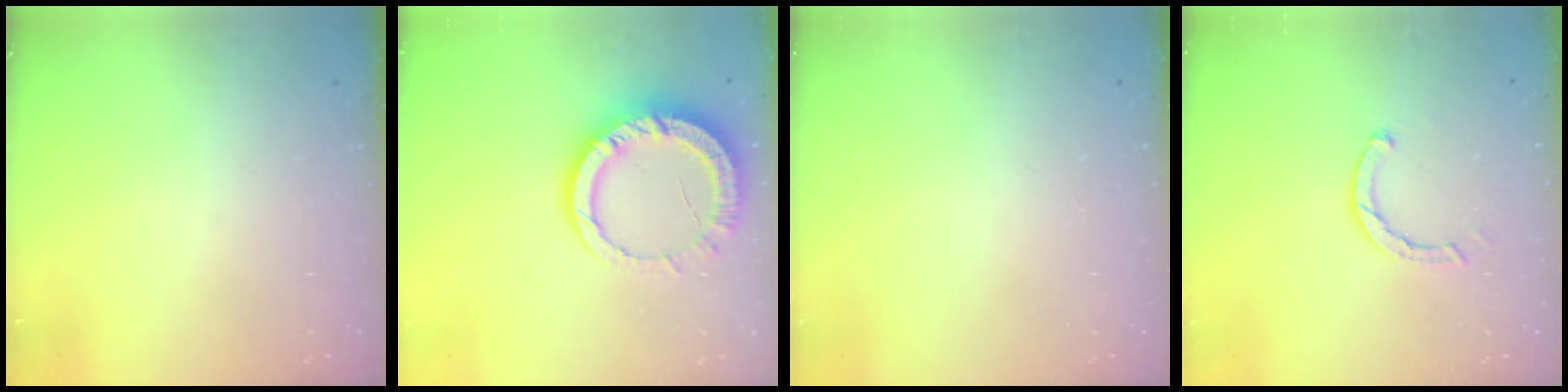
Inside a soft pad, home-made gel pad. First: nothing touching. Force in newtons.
{"total": 12.7, "press": 12.6, "slide": 1.4}
{"total": 2.6, "press": 2.6, "slide": 0.2}
{"total": 2.5, "press": 2.5, "slide": 0.1}